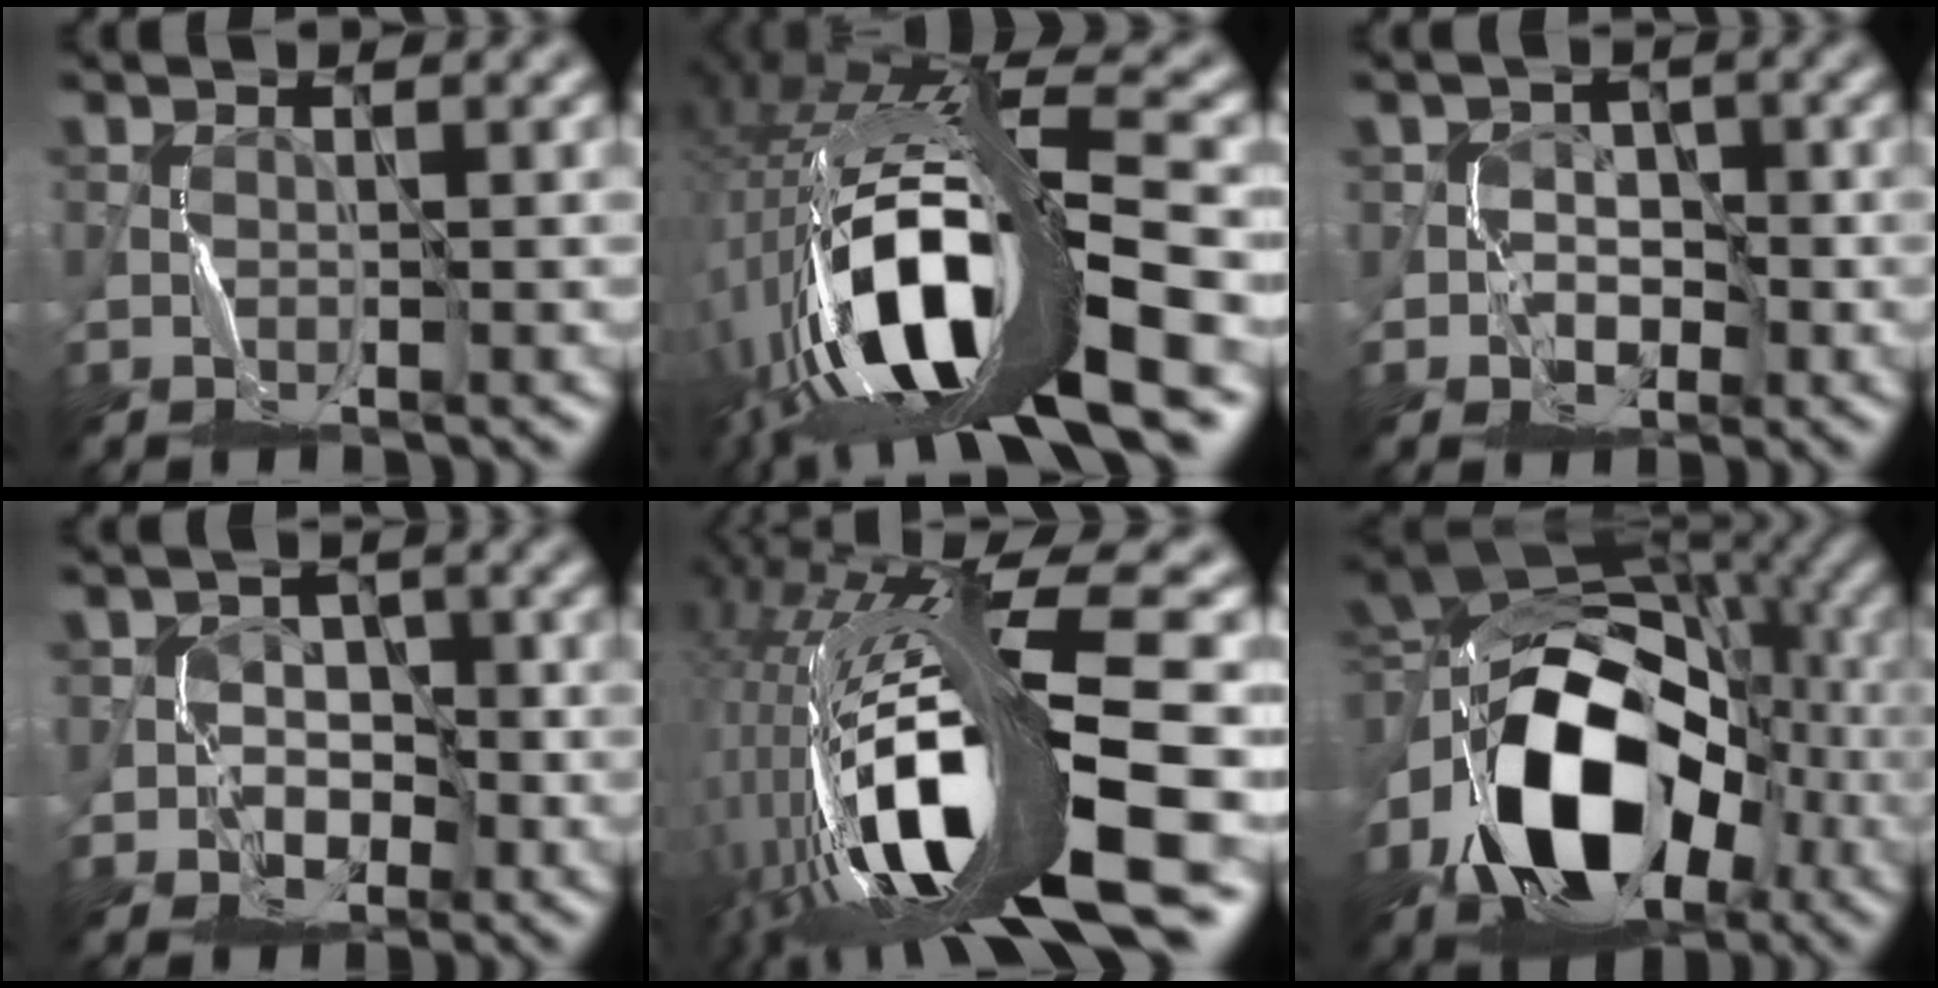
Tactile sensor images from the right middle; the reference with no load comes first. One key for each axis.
{"total": 15.5, "fx": -4.8, "fy": 4.8, "fz": 14.0, "tx": -0.268, "ty": 0.018, "tz": -0.075}
{"total": 3.3, "fx": -1.0, "fy": 3.0, "fz": 1.0, "tx": 0.008, "ty": 0.007, "tz": -0.023}
{"total": 4.3, "fx": -1.4, "fy": 3.9, "fz": 1.1, "tx": 0.012, "ty": 0.010, "tz": -0.035}
{"total": 18.2, "fx": -4.9, "fy": 5.4, "fz": 16.7, "tx": -0.320, "ty": 0.003, "tz": -0.082}
{"total": 16.2, "fx": -4.9, "fy": 10.3, "fz": 11.5, "tx": -0.187, "ty": -0.003, "tz": -0.097}